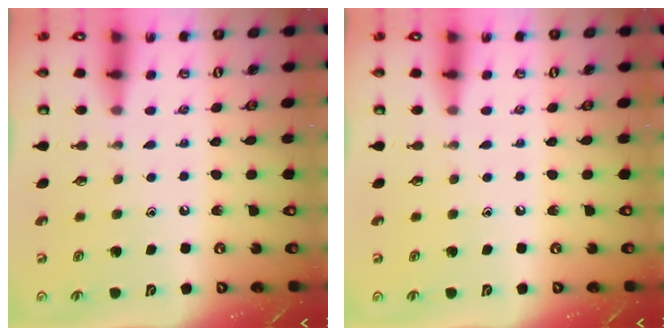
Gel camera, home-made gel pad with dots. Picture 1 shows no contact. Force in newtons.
{"total": 0.0}